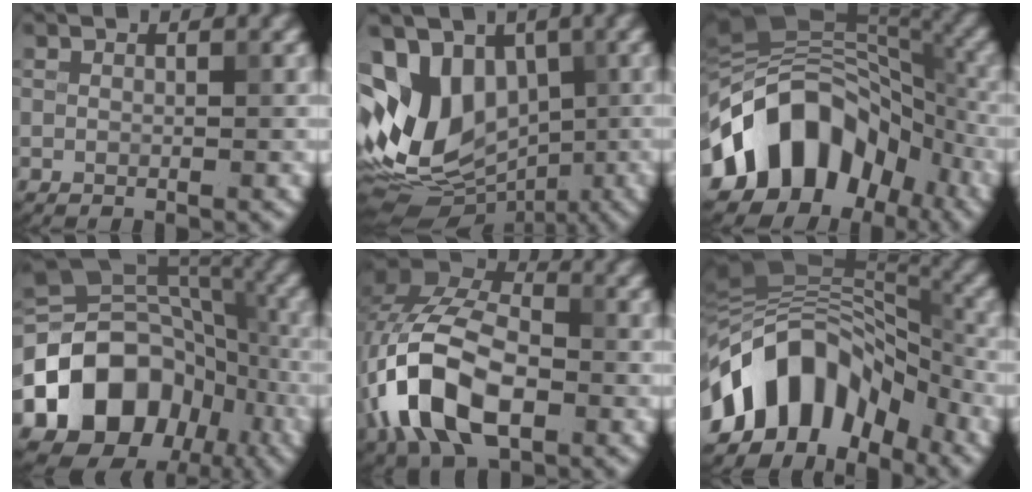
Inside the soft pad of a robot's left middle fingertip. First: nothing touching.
{"total": 12.9, "force": [-0.2, 9.2, 9.0], "torque": [-0.152, 0.005, -0.006]}
{"total": 13.3, "force": [-5.0, 9.5, 7.8], "torque": [-0.121, 0.020, -0.103]}
{"total": 13.1, "force": [-5.1, 10.1, 6.7], "torque": [-0.127, 0.000, -0.097]}
{"total": 11.8, "force": [-3.7, 6.9, 8.8], "torque": [-0.188, 0.004, -0.084]}
{"total": 12.3, "force": [-5.3, 7.8, 8.0], "torque": [-0.124, 0.030, -0.110]}